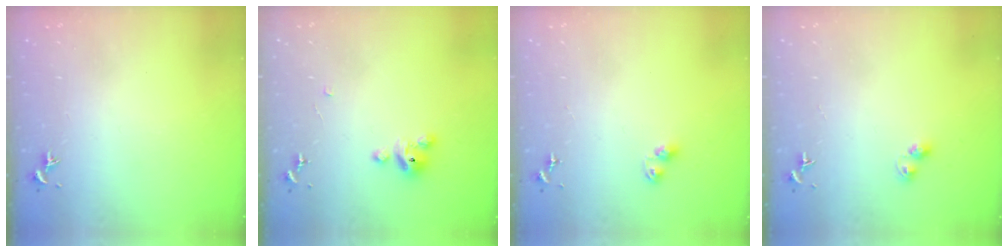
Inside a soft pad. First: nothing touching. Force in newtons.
{"total": 5.2, "press": 5.2, "slide": 0.4}
{"total": 4.6, "press": 4.6, "slide": 0.4}
{"total": 4.5, "press": 4.5, "slide": 0.4}